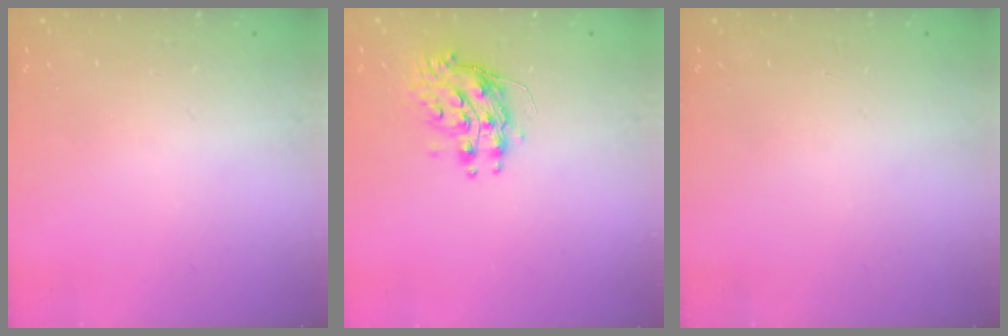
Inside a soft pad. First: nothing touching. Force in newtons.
{"total": 9.0, "press": 9.0, "slide": 0.5}
{"total": 0.0}